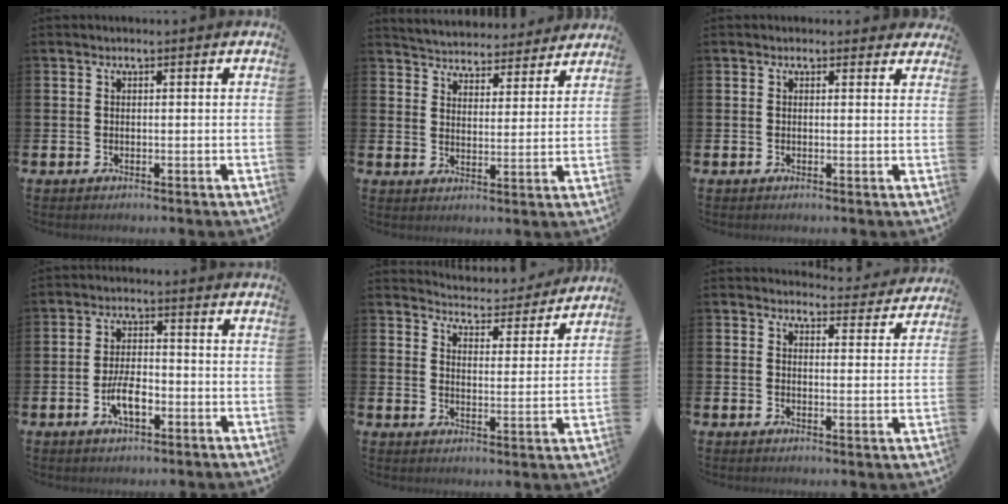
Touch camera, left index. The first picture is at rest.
{"total": 4.9, "force": [4.9, 0.9, -0.3], "torque": [-0.017, -0.040, 0.084]}
{"total": 0.8, "force": [0.6, 0.5, 0.2], "torque": [0.003, 0.005, 0.008]}
{"total": 4.7, "force": [-1.6, 2.2, 3.9], "torque": [-0.073, 0.006, -0.030]}
{"total": 4.6, "force": [4.6, 0.4, 0.1], "torque": [-0.023, -0.041, 0.075]}
{"total": 3.6, "force": [3.6, 0.7, 0.2], "torque": [0.003, -0.029, 0.059]}